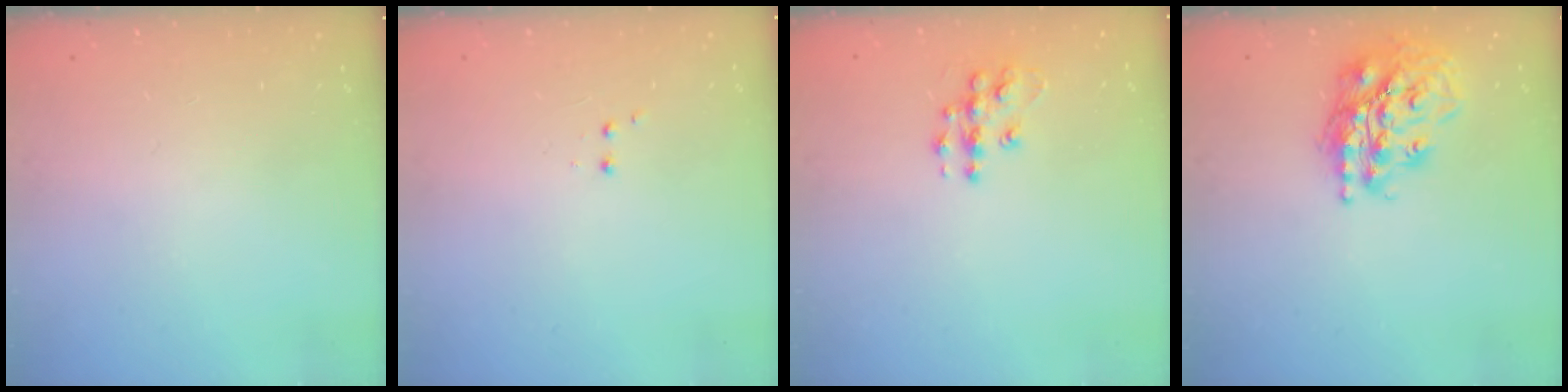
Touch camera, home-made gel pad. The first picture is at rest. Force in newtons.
{"total": 2.0, "press": 1.8, "slide": 0.9}
{"total": 9.4, "press": 9.4, "slide": 0.5}
{"total": 19.9, "press": 19.8, "slide": 2.4}